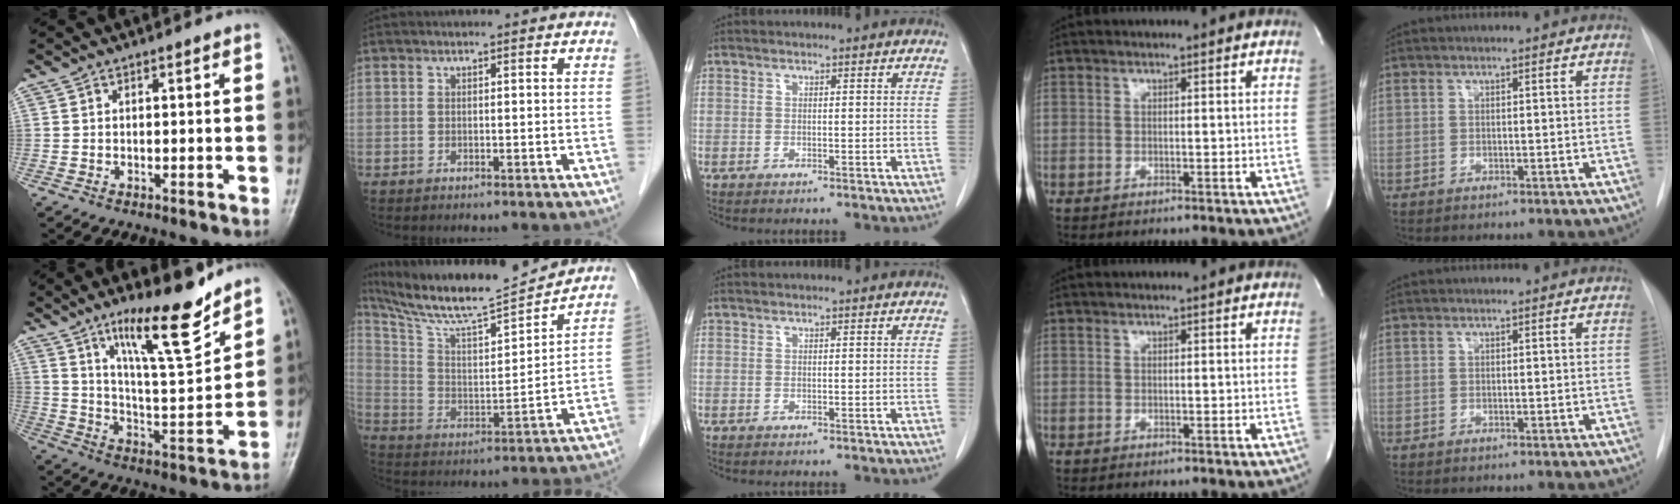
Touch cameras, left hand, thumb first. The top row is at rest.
{"thumb": {"total": 15.4, "force": [10.8, 2.9, 10.6], "torque": [-0.157, -0.076, 0.189]}, "index": {"total": 17.2, "force": [15.7, 0.0, 6.8], "torque": [-0.131, 0.000, 0.267]}}